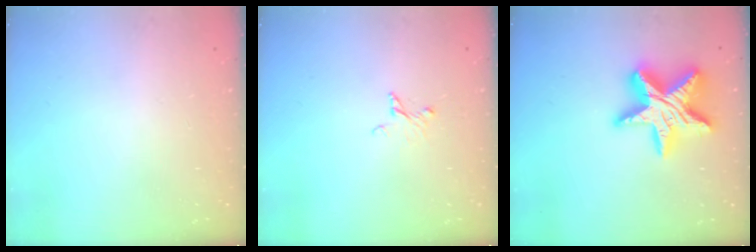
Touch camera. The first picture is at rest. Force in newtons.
{"total": 2.8, "press": 2.7, "slide": 0.3}
{"total": 19.7, "press": 19.6, "slide": 1.9}